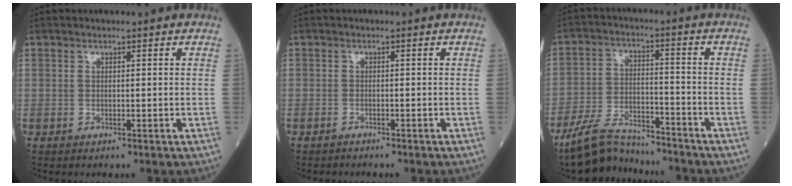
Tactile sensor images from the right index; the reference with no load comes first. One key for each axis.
{"total": 0.9, "fx": -0.9, "fy": 0.3, "fz": 0.1, "tx": -0.006, "ty": 0.000, "tz": -0.012}
{"total": 9.6, "fx": -8.8, "fy": 2.3, "fz": 2.8, "tx": -0.054, "ty": 0.002, "tz": -0.160}